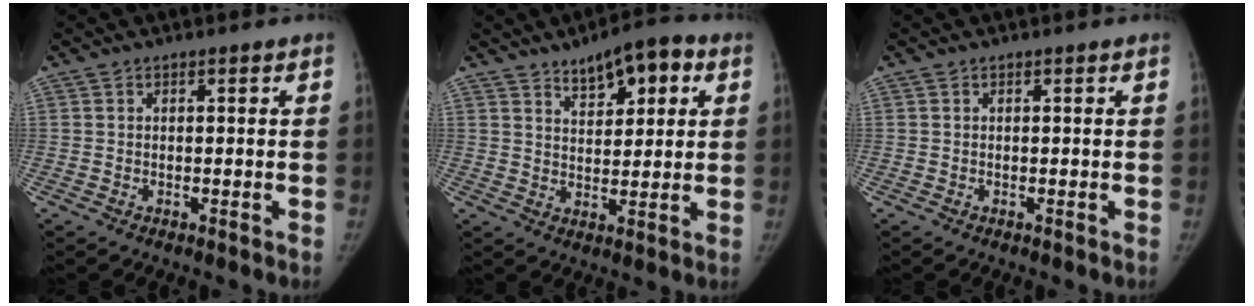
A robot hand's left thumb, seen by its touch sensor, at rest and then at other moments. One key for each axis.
{"total": 9.1, "fx": 4.9, "fy": 4.1, "fz": 6.5, "tx": -0.065, "ty": -0.014, "tz": 0.072}
{"total": 0.0}